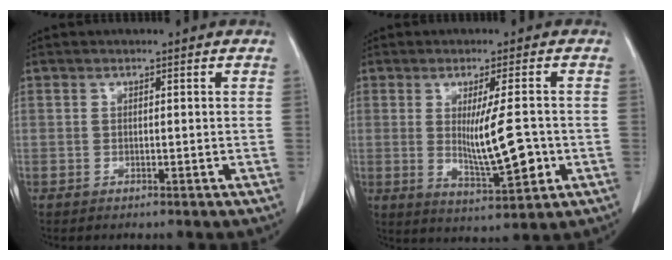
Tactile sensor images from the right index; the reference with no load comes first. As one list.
[{"total": 8.9, "force": [-0.8, 1.1, 8.9], "torque": [-0.147, -0.021, -0.005]}]